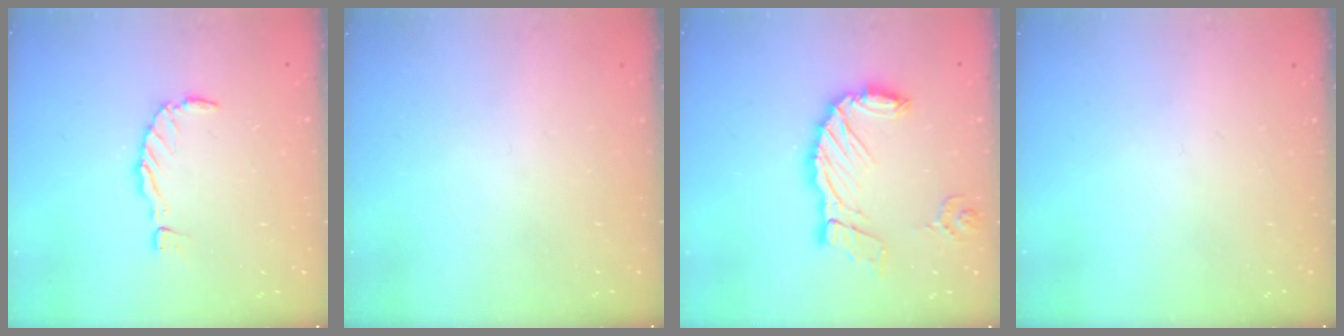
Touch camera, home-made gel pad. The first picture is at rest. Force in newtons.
{"total": 0.0}
{"total": 15.8, "press": 15.7, "slide": 1.6}
{"total": 0.0}